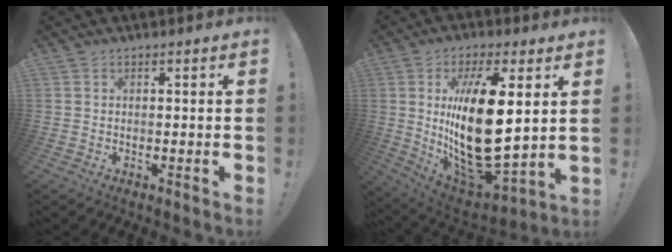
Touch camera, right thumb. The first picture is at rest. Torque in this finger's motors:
{"motor_torque": [2.49, 2.52, 2.78, -0.01, 0.92]}